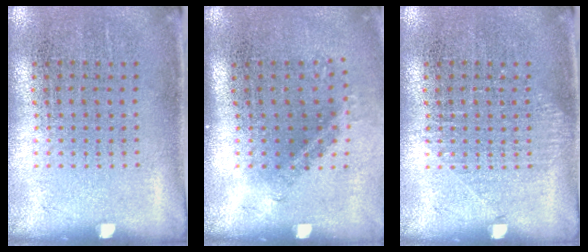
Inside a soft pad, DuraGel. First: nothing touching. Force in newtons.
{"total": 1.5, "press": 0.9, "slide": 1.2}
{"total": 0.8, "press": 0.8, "slide": 0.3}